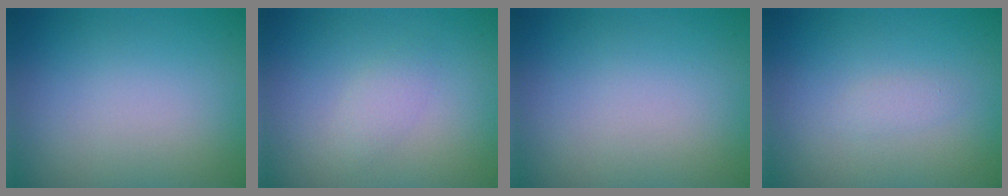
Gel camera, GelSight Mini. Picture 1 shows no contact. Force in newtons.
{"total": 1.4, "press": 1.4, "slide": 0.1}
{"total": 0.0}
{"total": 0.8, "press": 0.8, "slide": 0.0}